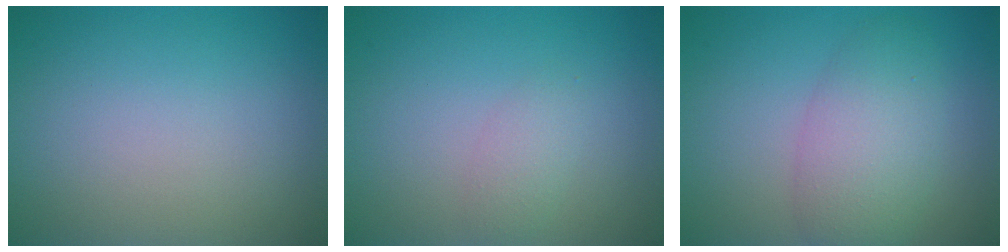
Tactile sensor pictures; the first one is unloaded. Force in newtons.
{"total": 1.5, "press": 1.5, "slide": 0.1}
{"total": 4.8, "press": 4.8, "slide": 0.2}